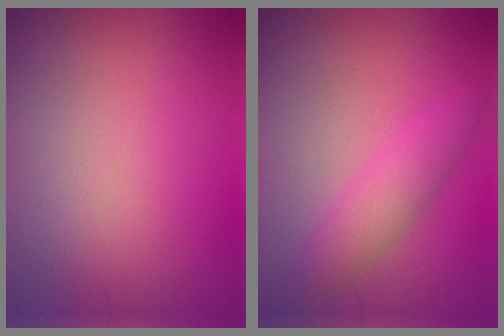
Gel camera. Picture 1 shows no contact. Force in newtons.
{"total": 2.9, "press": 2.9, "slide": 0.1}